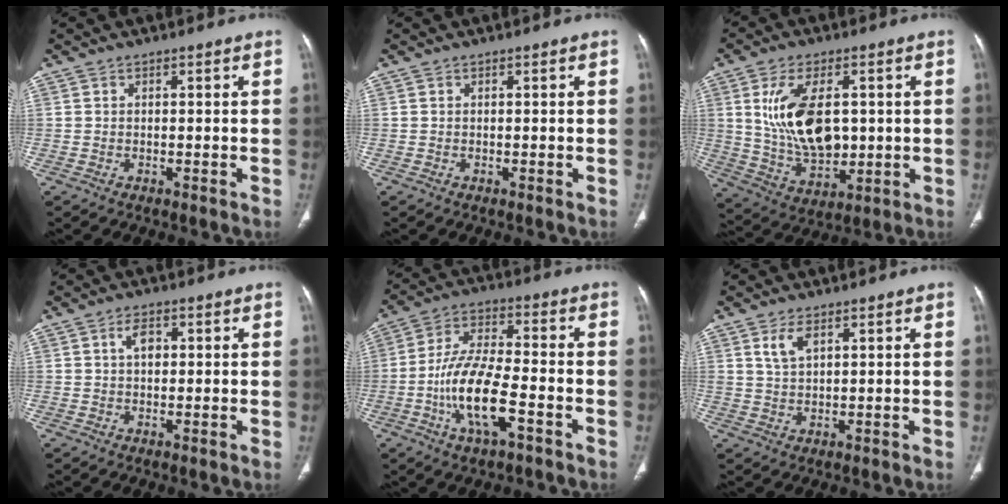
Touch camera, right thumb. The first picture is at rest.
{"total": 0.0}
{"total": 14.7, "force": [2.2, 8.5, 11.7], "torque": [-0.192, -0.013, 0.053]}
{"total": 3.3, "force": [0.9, 1.9, 2.5], "torque": [-0.039, 0.002, 0.013]}
{"total": 13.2, "force": [-4.7, 4.8, 11.3], "torque": [-0.222, 0.029, -0.088]}
{"total": 3.8, "force": [2.0, 1.8, 2.7], "torque": [-0.052, -0.007, 0.044]}